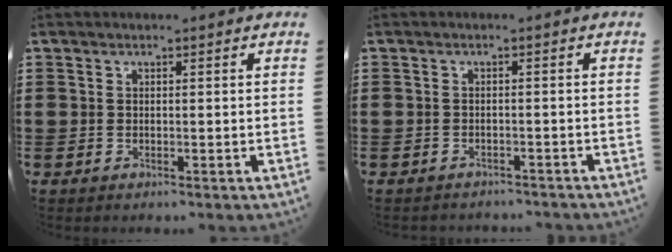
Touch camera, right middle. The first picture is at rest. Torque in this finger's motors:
{"motor_torque": [-0.07, 0.05, -0.20, -0.07]}